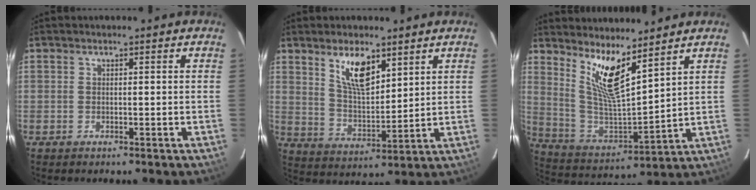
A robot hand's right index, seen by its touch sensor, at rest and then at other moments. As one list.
[{"total": 9.3, "force": [5.6, 3.6, 6.5], "torque": [-0.113, 0.000, 0.114]}, {"total": 11.7, "force": [8.2, 1.9, 8.1], "torque": [-0.153, -0.020, 0.167]}]